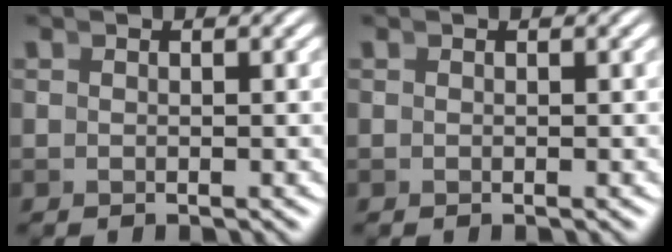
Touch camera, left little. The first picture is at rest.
{"total": 0.0}